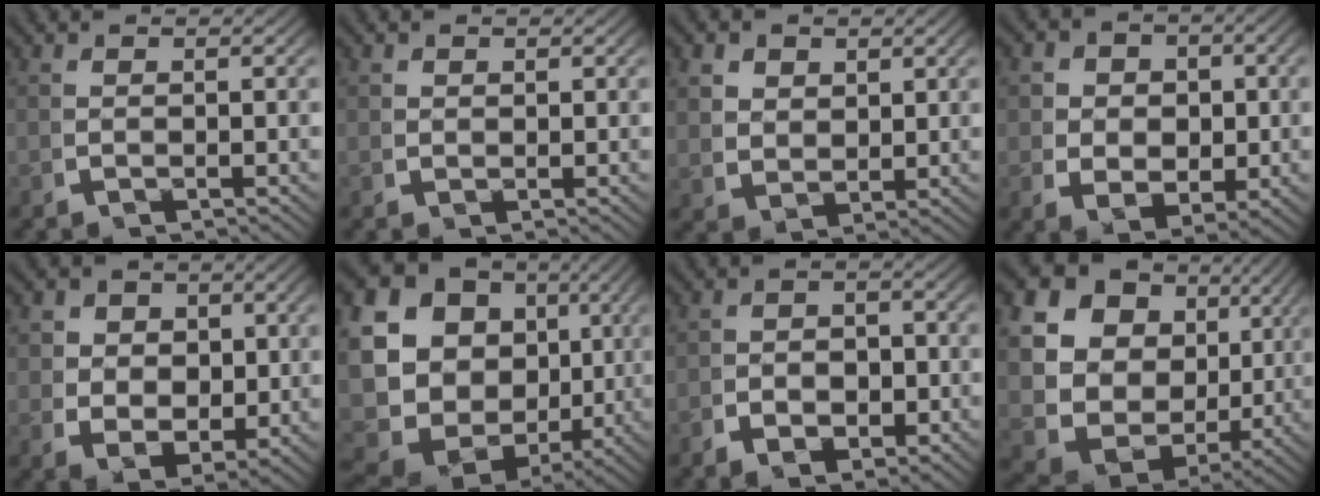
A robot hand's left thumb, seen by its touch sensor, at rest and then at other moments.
{"total": 0.7, "force": [0.6, 0.5, 0.1], "torque": [0.007, 0.002, 0.013]}
{"total": 3.0, "force": [1.2, 2.4, 1.4], "torque": [-0.028, -0.013, 0.033]}
{"total": 6.0, "force": [-0.3, 4.7, 3.7], "torque": [-0.064, -0.023, 0.001]}
{"total": 6.8, "force": [-0.2, 5.4, 4.2], "torque": [-0.081, -0.029, 0.006]}
{"total": 19.1, "force": [0.5, 15.6, 11.1], "torque": [-0.253, -0.037, 0.007]}
{"total": 3.4, "force": [-1.2, 2.3, 2.1], "torque": [-0.018, -0.006, -0.025]}
{"total": 18.5, "force": [1.6, 14.9, 10.8], "torque": [-0.237, -0.031, 0.019]}